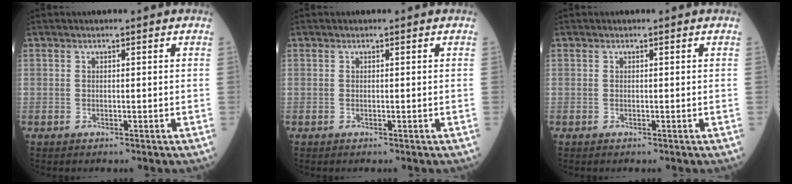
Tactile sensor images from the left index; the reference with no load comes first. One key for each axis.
{"total": 0.0}
{"total": 0.0}